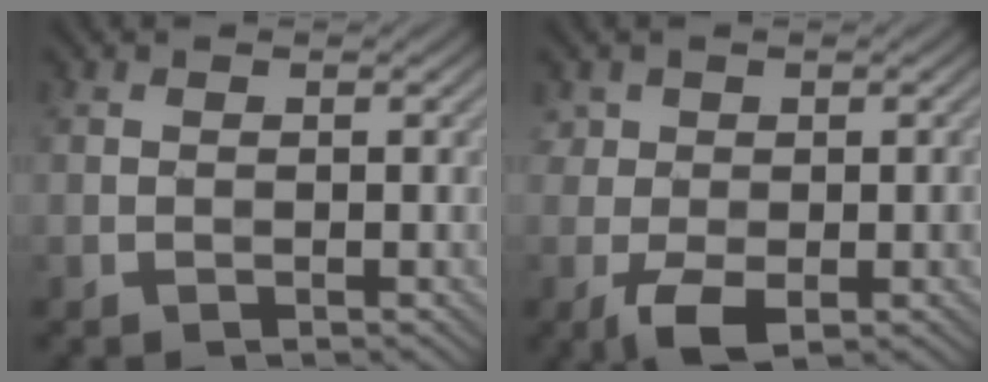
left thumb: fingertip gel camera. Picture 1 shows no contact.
{"total": 5.5, "force": [-2.1, 3.3, 3.9], "torque": [-0.075, -0.010, -0.039]}